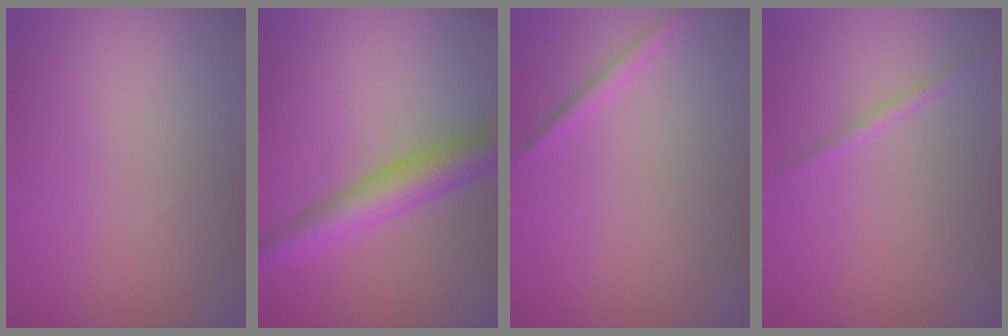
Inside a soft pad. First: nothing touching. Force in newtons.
{"total": 5.2, "press": 5.2, "slide": 0.2}
{"total": 1.2, "press": 1.2, "slide": 0.0}
{"total": 0.9, "press": 0.9, "slide": 0.0}